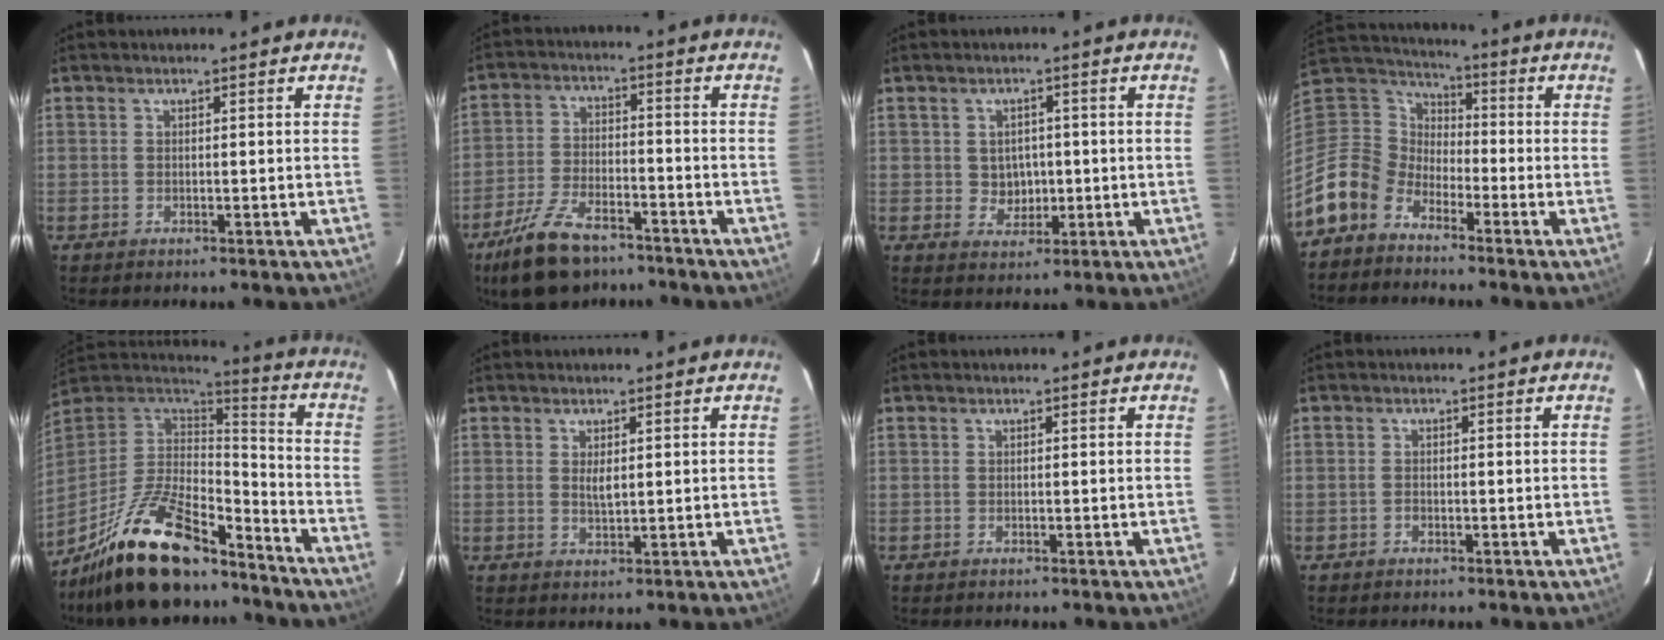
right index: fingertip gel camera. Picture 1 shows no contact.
{"total": 13.3, "force": [-9.6, 5.8, 7.0], "torque": [-0.161, -0.012, -0.170]}
{"total": 4.2, "force": [0.0, 3.9, 1.6], "torque": [-0.030, 0.008, 0.008]}
{"total": 11.4, "force": [-8.0, 7.6, 2.7], "torque": [-0.085, 0.027, -0.173]}
{"total": 23.4, "force": [-17.0, 8.2, 13.7], "torque": [-0.270, -0.014, -0.284]}
{"total": 2.2, "force": [0.5, 0.9, 2.0], "torque": [-0.035, -0.002, 0.011]}
{"total": 0.0}
{"total": 0.8, "force": [-0.4, 0.6, 0.3], "torque": [-0.005, 0.001, -0.008]}